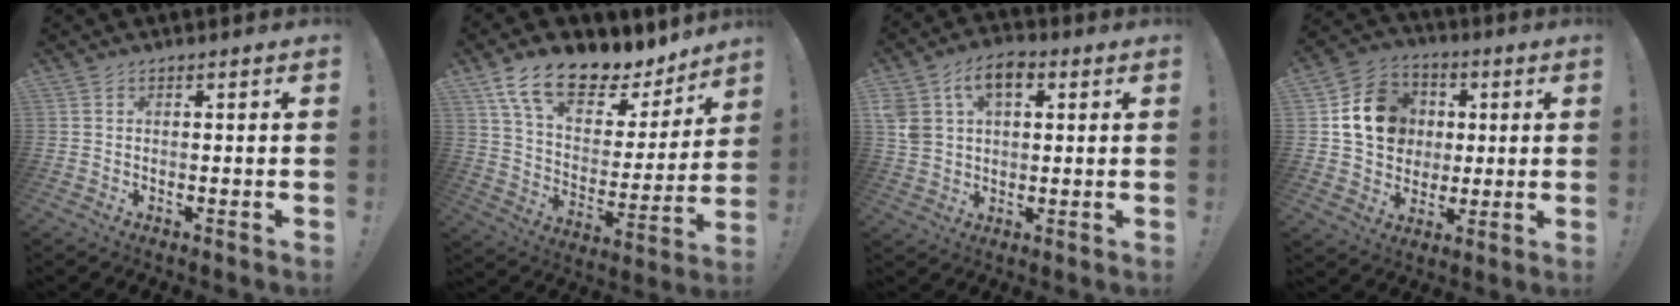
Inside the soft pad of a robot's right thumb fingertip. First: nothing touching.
{"total": 16.9, "force": [11.8, 7.4, 9.5], "torque": [-0.162, -0.077, 0.208]}
{"total": 11.5, "force": [4.4, 7.7, 7.3], "torque": [-0.137, 0.002, 0.087]}
{"total": 15.6, "force": [2.9, 13.5, 7.3], "torque": [-0.093, 0.006, 0.069]}